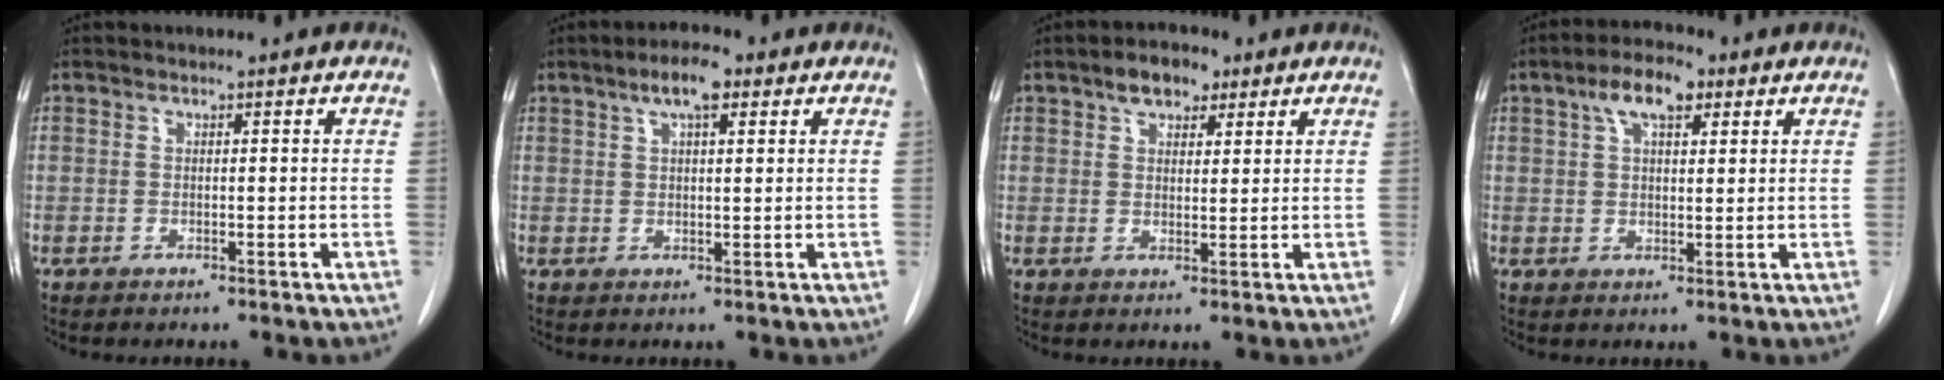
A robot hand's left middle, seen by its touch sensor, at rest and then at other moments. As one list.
[{"total": 4.6, "force": [2.6, 1.3, 3.6], "torque": [-0.068, 0.010, 0.042]}, {"total": 4.6, "force": [2.9, 2.5, 2.6], "torque": [-0.042, 0.014, 0.048]}, {"total": 6.2, "force": [3.2, 2.5, 4.6], "torque": [-0.089, 0.019, 0.054]}]